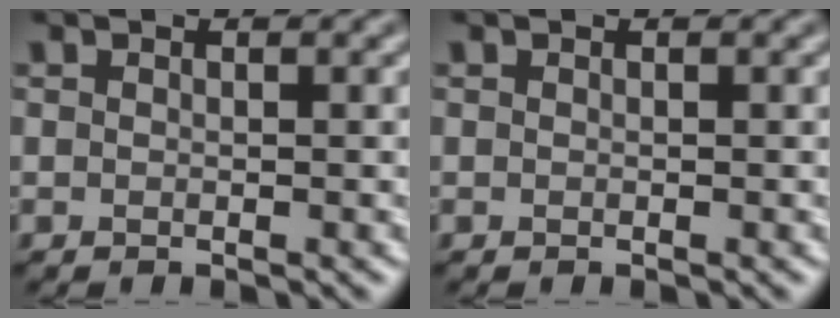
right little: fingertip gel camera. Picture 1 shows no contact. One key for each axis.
{"total": 0.0}